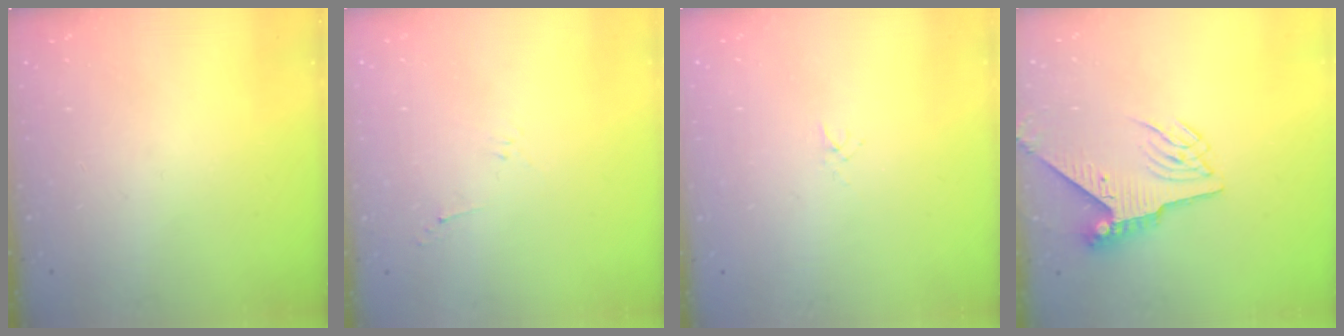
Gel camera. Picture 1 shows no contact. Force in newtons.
{"total": 2.8, "press": 2.7, "slide": 0.6}
{"total": 1.0, "press": 1.0, "slide": 0.3}
{"total": 5.9, "press": 5.8, "slide": 0.7}